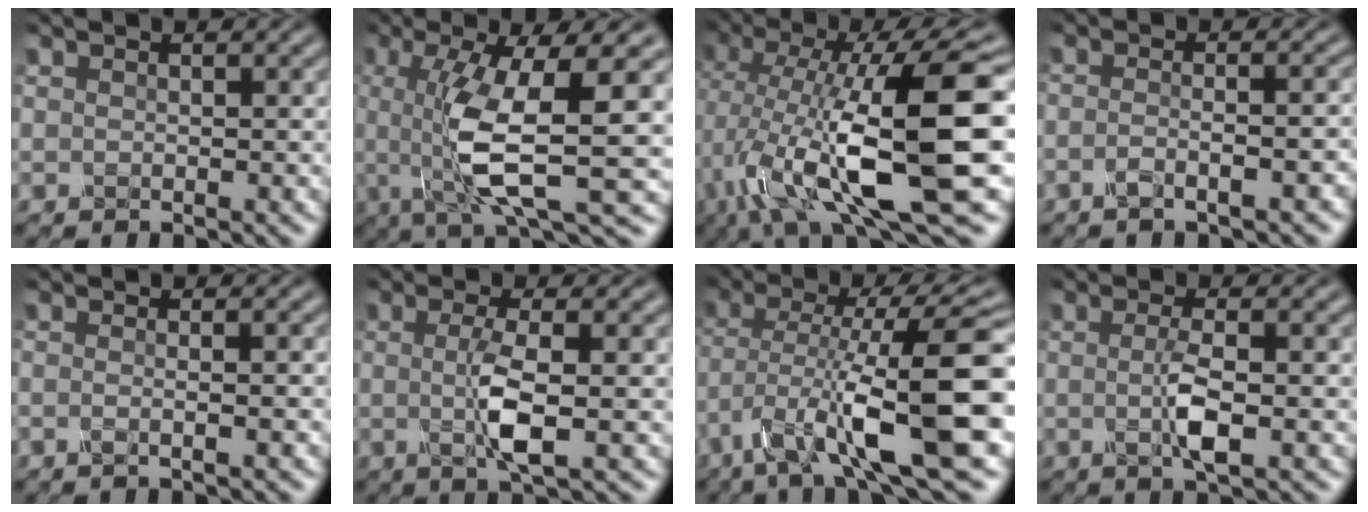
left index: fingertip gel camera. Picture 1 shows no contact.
{"total": 9.6, "force": [-0.4, 2.0, 9.4], "torque": [-0.160, -0.009, -0.008]}
{"total": 14.5, "force": [-2.5, 4.1, 13.7], "torque": [-0.243, -0.004, -0.050]}
{"total": 3.2, "force": [-2.2, 0.6, 2.2], "torque": [-0.031, 0.004, -0.049]}
{"total": 1.2, "force": [-0.7, 0.1, 1.0], "torque": [-0.014, -0.001, -0.023]}
{"total": 4.0, "force": [-0.7, 0.7, 3.9], "torque": [-0.079, -0.005, -0.015]}
{"total": 11.4, "force": [-4.2, 2.3, 10.3], "torque": [-0.172, 0.005, -0.080]}
{"total": 3.2, "force": [-0.8, 0.6, 3.0], "torque": [-0.063, -0.002, -0.019]}